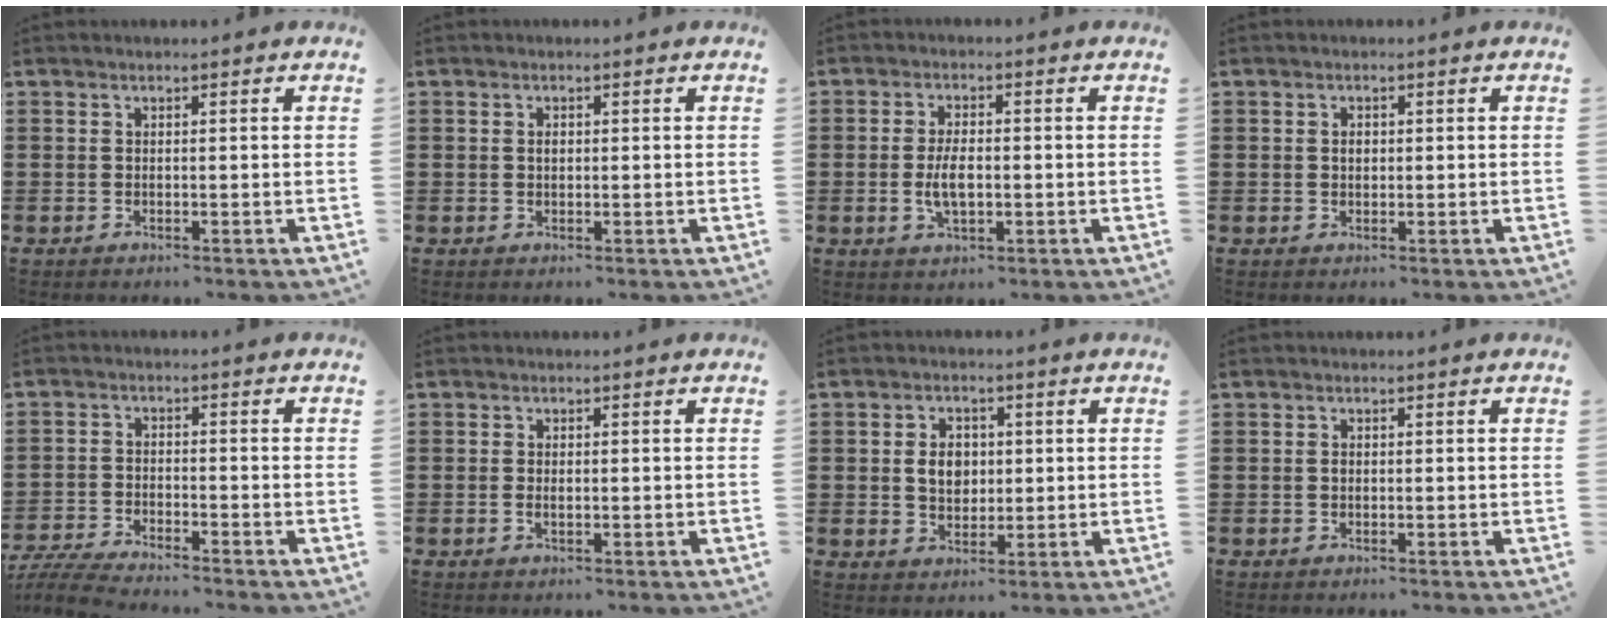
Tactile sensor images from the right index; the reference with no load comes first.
{"total": 0.9, "force": [0.1, 0.6, 0.7], "torque": [-0.016, 0.003, 0.002]}
{"total": 4.8, "force": [-0.6, 2.1, 4.3], "torque": [-0.091, -0.001, -0.014]}
{"total": 1.1, "force": [0.2, 0.8, 0.8], "torque": [-0.018, 0.005, 0.003]}
{"total": 4.9, "force": [-4.7, -0.1, 1.3], "torque": [-0.043, -0.012, -0.098]}
{"total": 1.1, "force": [-0.1, 0.5, 1.0], "torque": [-0.019, 0.002, -0.003]}
{"total": 4.5, "force": [0.4, 3.3, 3.0], "torque": [-0.059, 0.010, 0.003]}
{"total": 0.5, "force": [-0.1, 0.4, 0.3], "torque": [-0.008, 0.000, -0.002]}